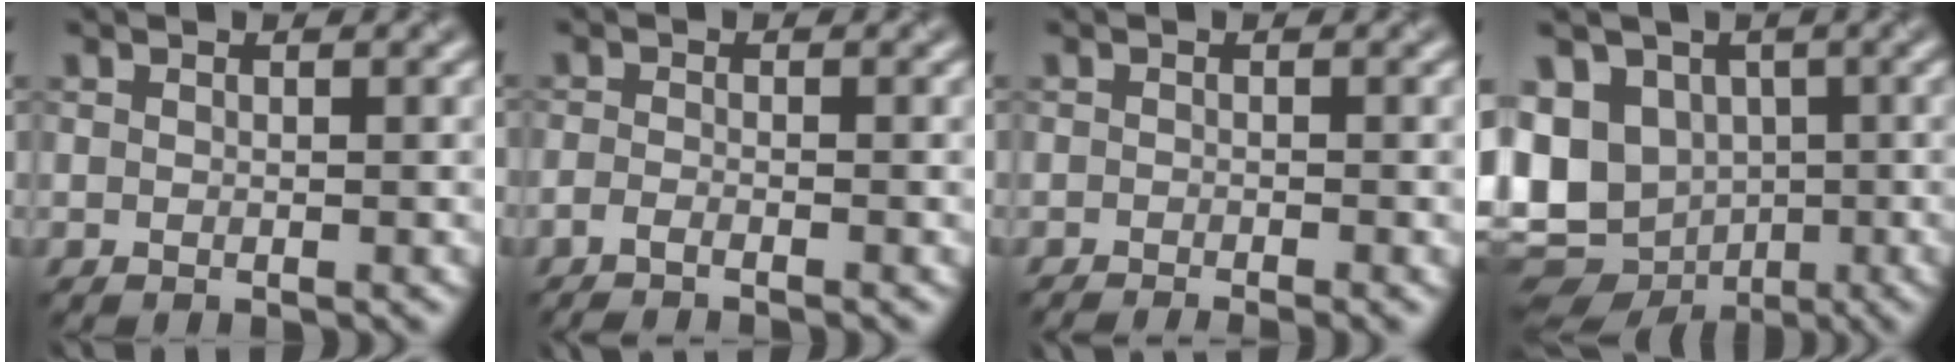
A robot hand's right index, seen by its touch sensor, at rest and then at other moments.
{"total": 1.8, "force": [-1.5, 0.3, 1.1], "torque": [-0.020, -0.008, -0.038]}
{"total": 2.0, "force": [-1.6, 0.3, 1.2], "torque": [-0.014, -0.006, -0.027]}
{"total": 12.1, "force": [-2.5, 9.8, 6.7], "torque": [-0.123, -0.010, -0.040]}